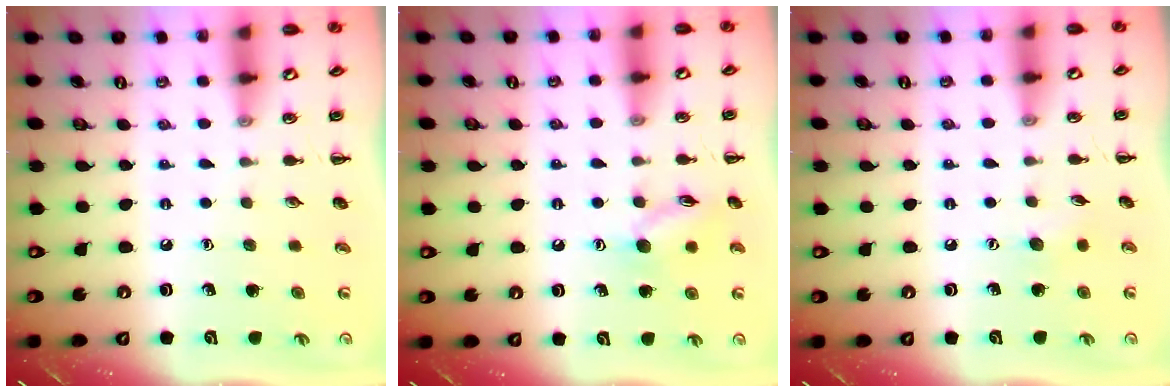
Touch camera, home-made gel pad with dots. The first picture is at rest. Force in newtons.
{"total": 9.6, "press": 9.6, "slide": 0.6}
{"total": 4.0, "press": 3.8, "slide": 1.0}